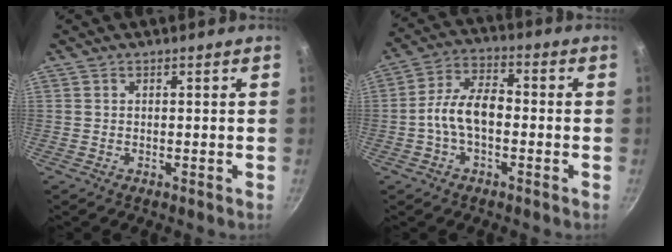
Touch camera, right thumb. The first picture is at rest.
{"total": 9.1, "force": [-1.5, 5.1, 7.4], "torque": [-0.119, 0.041, -0.040]}